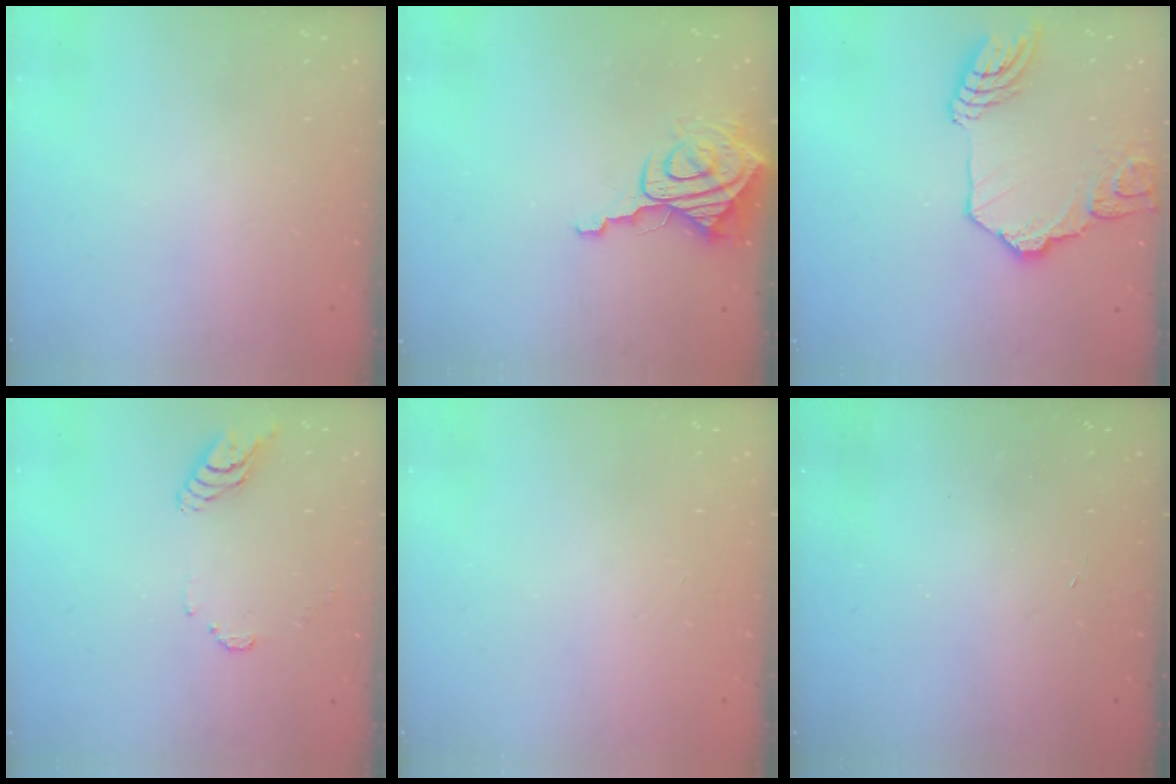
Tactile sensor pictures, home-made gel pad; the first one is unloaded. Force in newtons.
{"total": 8.9, "press": 8.9, "slide": 0.8}
{"total": 17.0, "press": 16.9, "slide": 1.9}
{"total": 9.0, "press": 9.0, "slide": 0.7}
{"total": 0.0}
{"total": 3.4, "press": 3.4, "slide": 0.3}